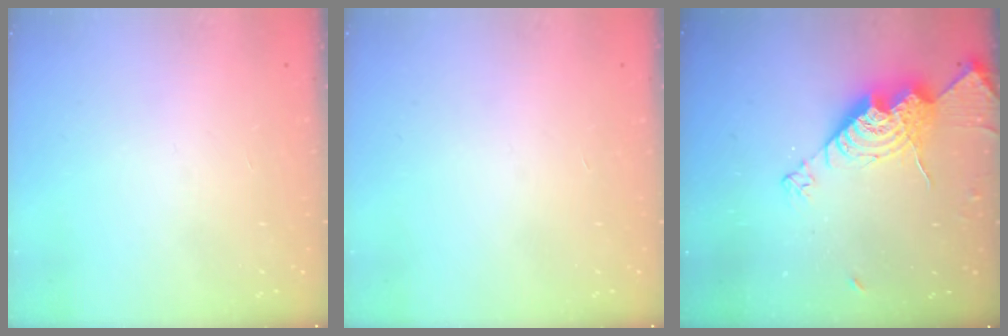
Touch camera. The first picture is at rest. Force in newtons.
{"total": 0.0}
{"total": 15.6, "press": 15.6, "slide": 1.5}